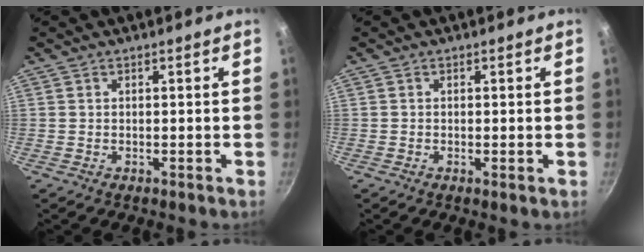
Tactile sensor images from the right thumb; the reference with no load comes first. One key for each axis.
{"total": 0.8, "fx": -0.2, "fy": 0.1, "fz": 0.7, "tx": -0.019, "ty": -0.004, "tz": -0.004}